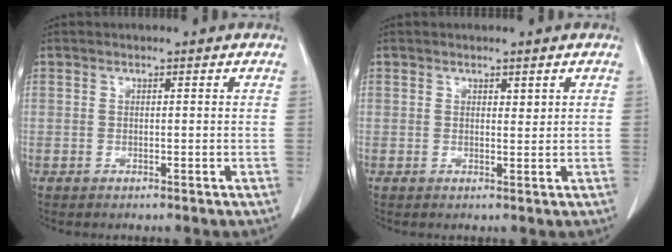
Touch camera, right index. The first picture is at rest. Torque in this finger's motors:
{"motor_torque": [-0.12, 0.12, 0.03, 0.00]}